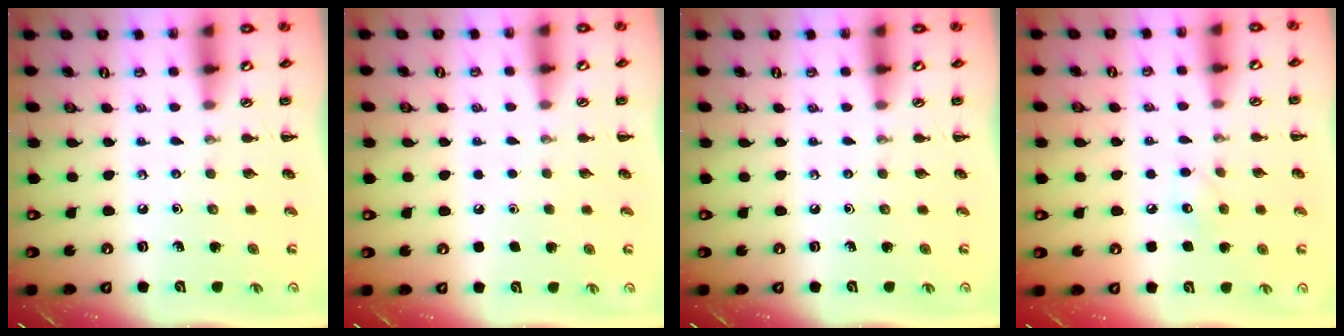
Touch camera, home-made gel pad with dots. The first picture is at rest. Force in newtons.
{"total": 1.6, "press": 1.6, "slide": 0.1}
{"total": 0.0}
{"total": 6.6, "press": 6.4, "slide": 1.5}